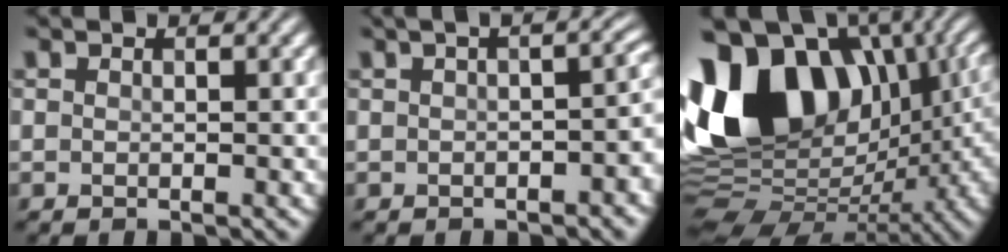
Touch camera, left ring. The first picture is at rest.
{"total": 5.4, "force": [-0.2, 2.3, 4.8], "torque": [-0.034, 0.010, 0.001]}
{"total": 17.4, "force": [3.2, 12.0, 12.2], "torque": [-0.222, 0.033, 0.044]}